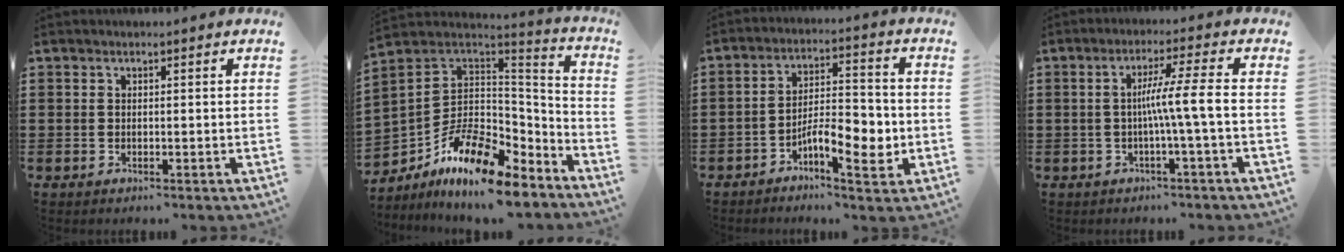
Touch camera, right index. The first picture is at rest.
{"total": 12.2, "force": [-8.1, 4.8, 7.7], "torque": [-0.157, 0.014, -0.150]}
{"total": 7.7, "force": [-3.1, 2.8, 6.5], "torque": [-0.106, 0.002, -0.057]}
{"total": 6.2, "force": [-1.1, -0.9, 6.1], "torque": [-0.110, -0.005, -0.028]}